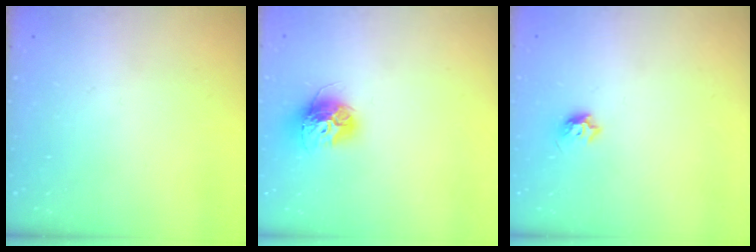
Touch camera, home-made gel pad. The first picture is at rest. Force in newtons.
{"total": 12.2, "press": 12.1, "slide": 1.0}
{"total": 5.2, "press": 5.1, "slide": 1.0}